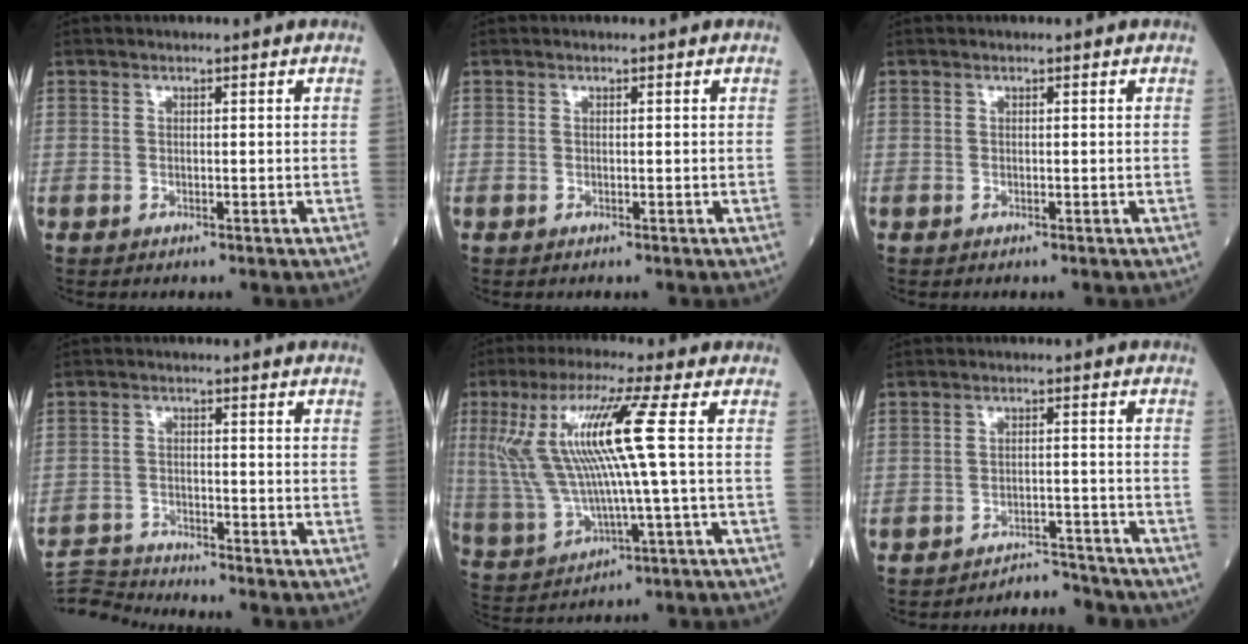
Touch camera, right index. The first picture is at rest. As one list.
[{"total": 0.0}, {"total": 0.0}, {"total": 6.0, "force": [-5.7, -1.3, -1.3], "torque": [0.025, -0.002, -0.108]}, {"total": 14.0, "force": [2.6, 0.1, 13.7], "torque": [-0.305, 0.013, 0.053]}, {"total": 5.1, "force": [-5.0, 0.7, -0.7], "torque": [0.024, 0.014, -0.075]}]